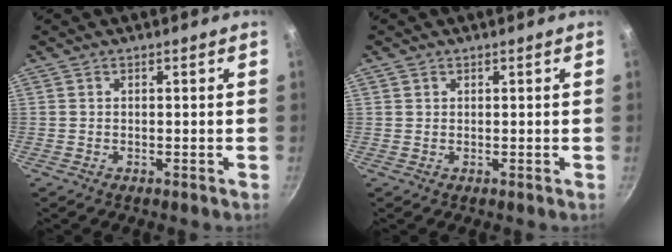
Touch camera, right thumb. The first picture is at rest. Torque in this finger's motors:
{"motor_torque": [-0.02, 0.07, -0.01, 0.23, 0.05]}